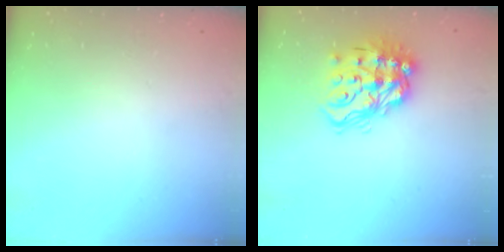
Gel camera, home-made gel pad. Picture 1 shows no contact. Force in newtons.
{"total": 16.6, "press": 16.4, "slide": 2.0}